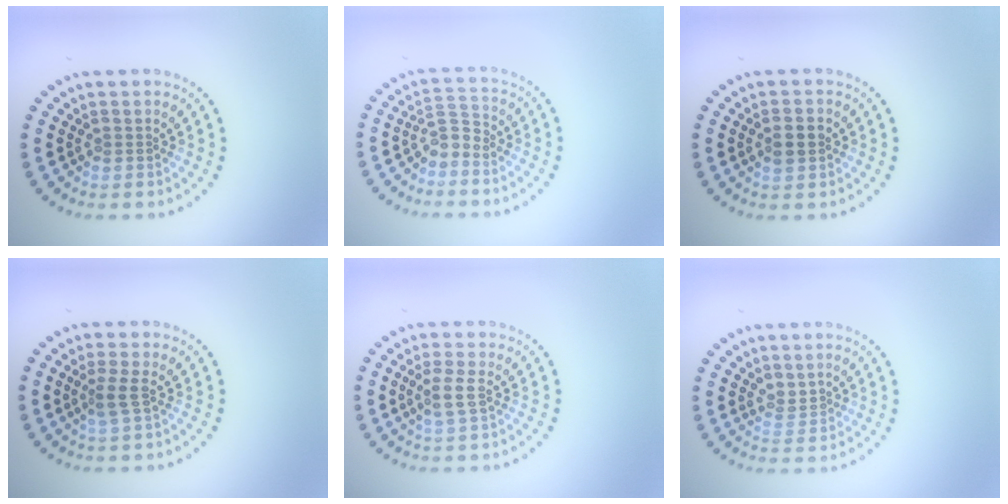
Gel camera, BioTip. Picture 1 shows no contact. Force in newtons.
{"total": 1.8, "press": 1.4, "slide": 1.2}
{"total": 2.2, "press": 2.2, "slide": 0.1}
{"total": 1.6, "press": 1.3, "slide": 1.0}
{"total": 1.8, "press": 1.6, "slide": 0.7}
{"total": 1.1, "press": 0.7, "slide": 0.8}